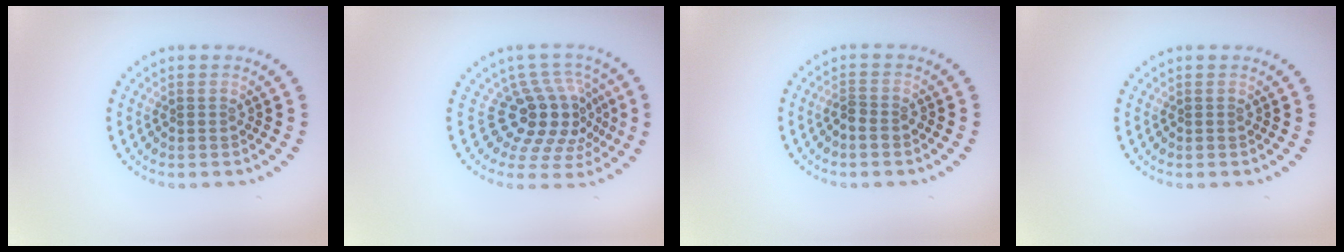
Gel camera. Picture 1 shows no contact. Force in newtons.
{"total": 5.2, "press": 3.9, "slide": 3.6}
{"total": 1.1, "press": 1.0, "slide": 0.4}
{"total": 0.0}